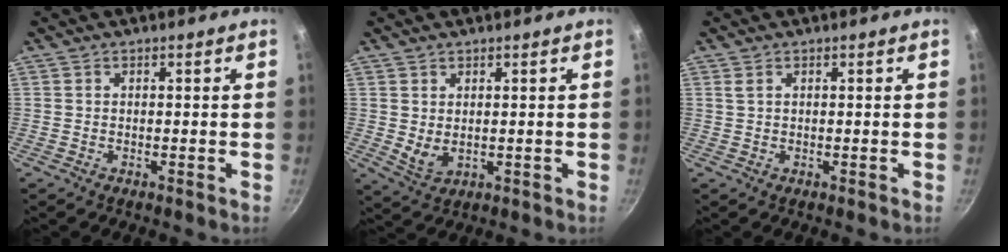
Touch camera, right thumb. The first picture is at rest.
{"total": 3.5, "force": [1.0, 2.1, 2.6], "torque": [-0.045, -0.016, 0.027]}
{"total": 0.9, "force": [0.5, 0.3, 0.6], "torque": [-0.014, 0.001, 0.012]}